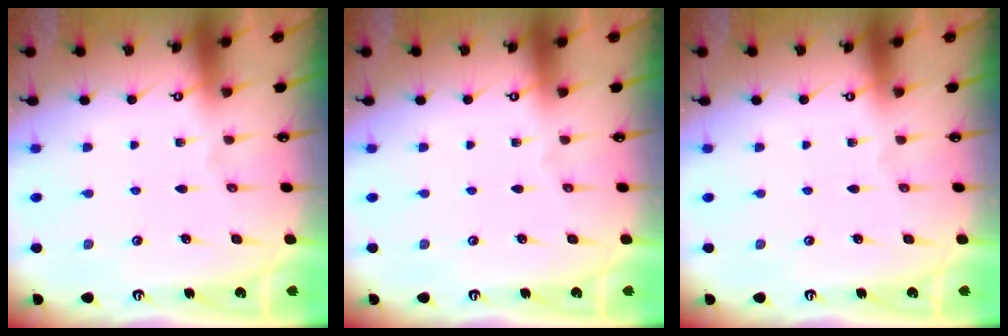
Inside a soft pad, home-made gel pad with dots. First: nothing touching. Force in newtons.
{"total": 0.0}
{"total": 0.0}